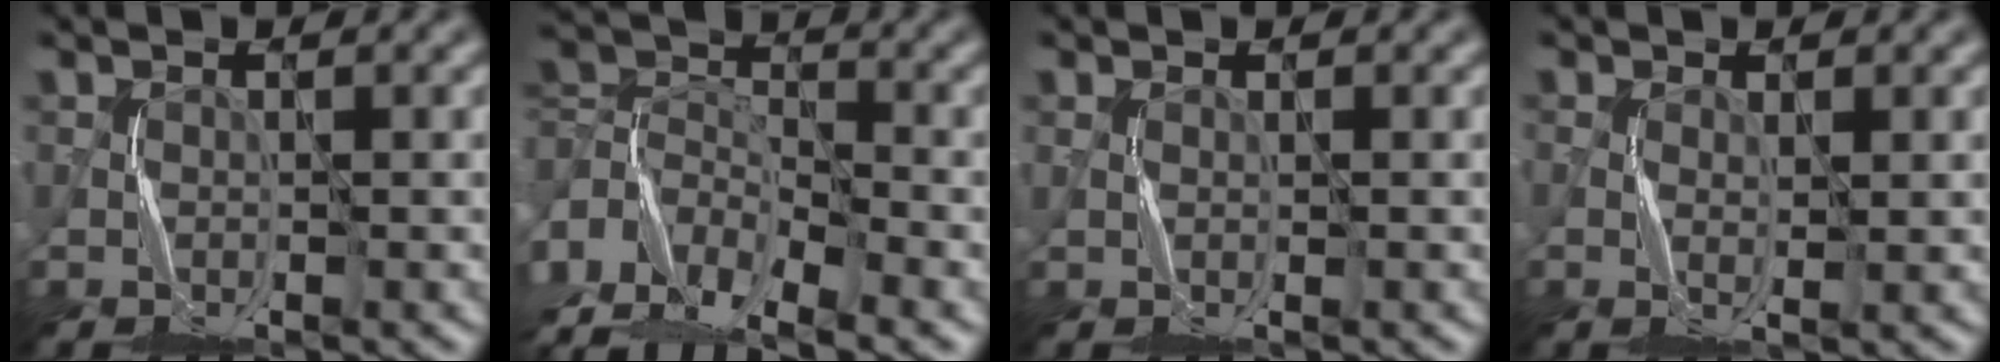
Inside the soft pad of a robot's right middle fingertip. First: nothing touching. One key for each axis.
{"total": 9.6, "fx": -6.8, "fy": 4.6, "fz": 5.0, "tx": -0.096, "ty": 0.008, "tz": -0.146}
{"total": 0.0}
{"total": 0.8, "fx": -0.1, "fy": 0.0, "fz": 0.8, "tx": -0.018, "ty": 0.000, "tz": -0.003}